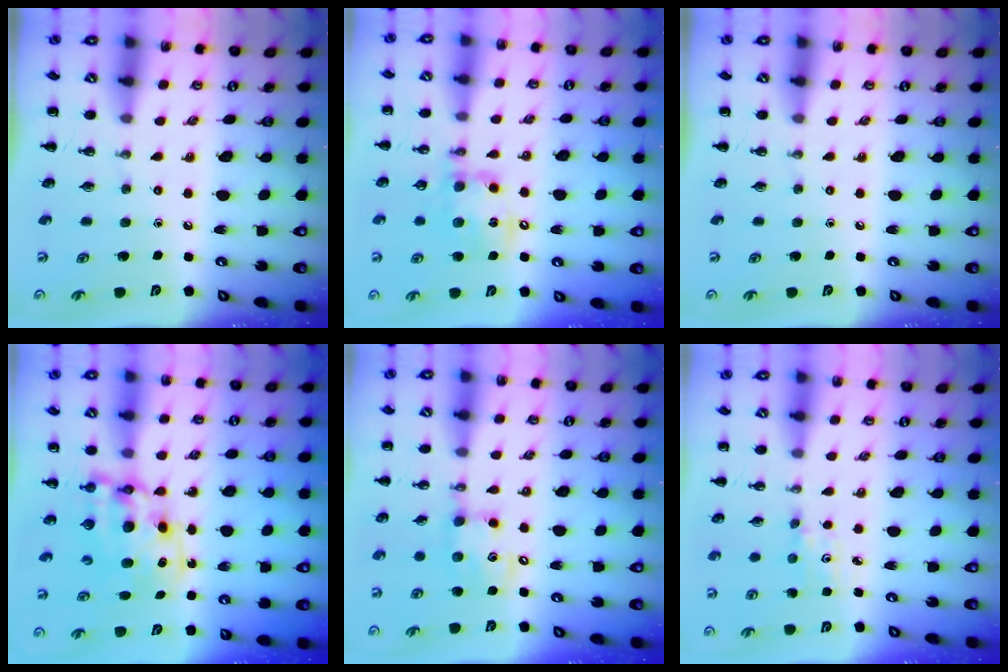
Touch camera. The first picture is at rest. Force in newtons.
{"total": 14.1, "press": 13.8, "slide": 2.6}
{"total": 0.0}
{"total": 10.7, "press": 10.3, "slide": 2.9}
{"total": 10.9, "press": 10.7, "slide": 2.0}
{"total": 2.6, "press": 2.5, "slide": 0.8}